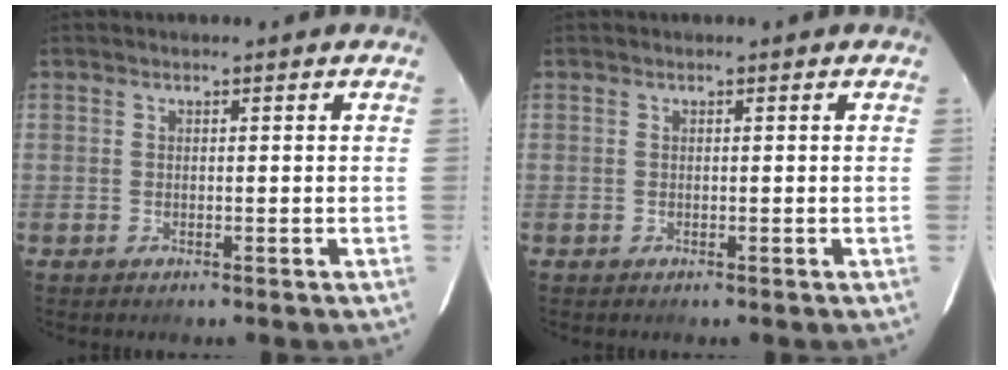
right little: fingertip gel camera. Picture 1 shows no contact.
{"total": 0.0}